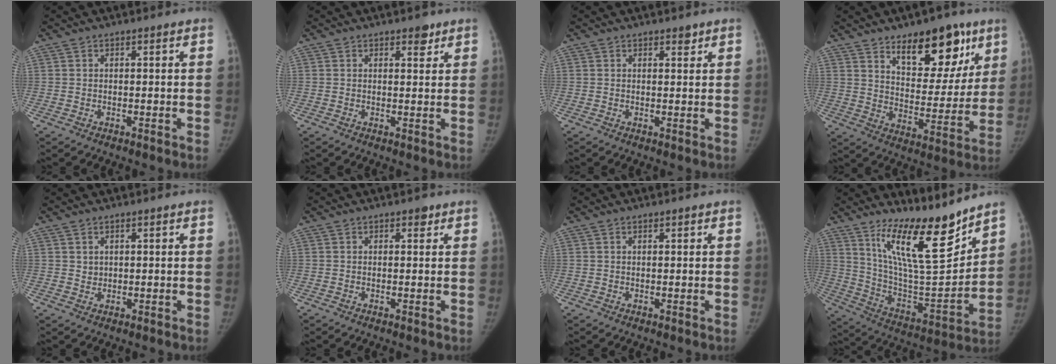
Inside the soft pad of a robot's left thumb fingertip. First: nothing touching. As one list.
[{"total": 2.3, "force": [1.6, 1.1, 1.2], "torque": [-0.004, -0.009, 0.021]}, {"total": 1.1, "force": [0.8, 0.5, 0.5], "torque": [-0.002, -0.005, 0.012]}, {"total": 17.2, "force": [10.5, 8.5, 10.6], "torque": [-0.083, -0.064, 0.162]}, {"total": 1.3, "force": [0.9, 0.8, 0.5], "torque": [0.002, -0.006, 0.017]}, {"total": 1.4, "force": [0.9, 0.8, 0.8], "torque": [-0.002, -0.003, 0.009]}, {"total": 0.8, "force": [0.6, 0.2, 0.6], "torque": [-0.009, -0.001, 0.010]}, {"total": 19.9, "force": [14.5, 4.5, 12.9], "torque": [-0.169, -0.109, 0.259]}]